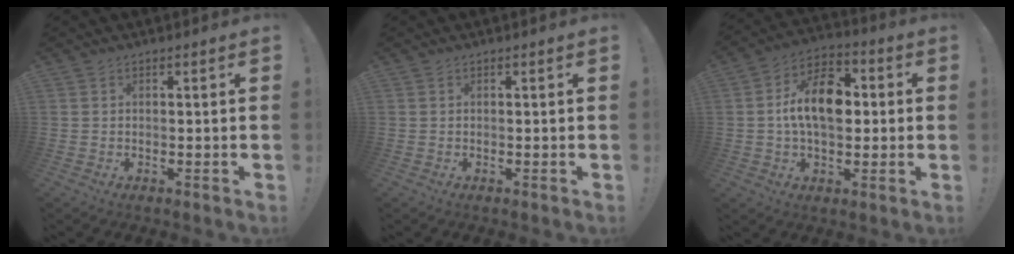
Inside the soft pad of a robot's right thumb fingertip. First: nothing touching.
{"total": 0.0}
{"total": 14.6, "force": [0.9, 9.0, 11.4], "torque": [-0.191, 0.011, 0.016]}